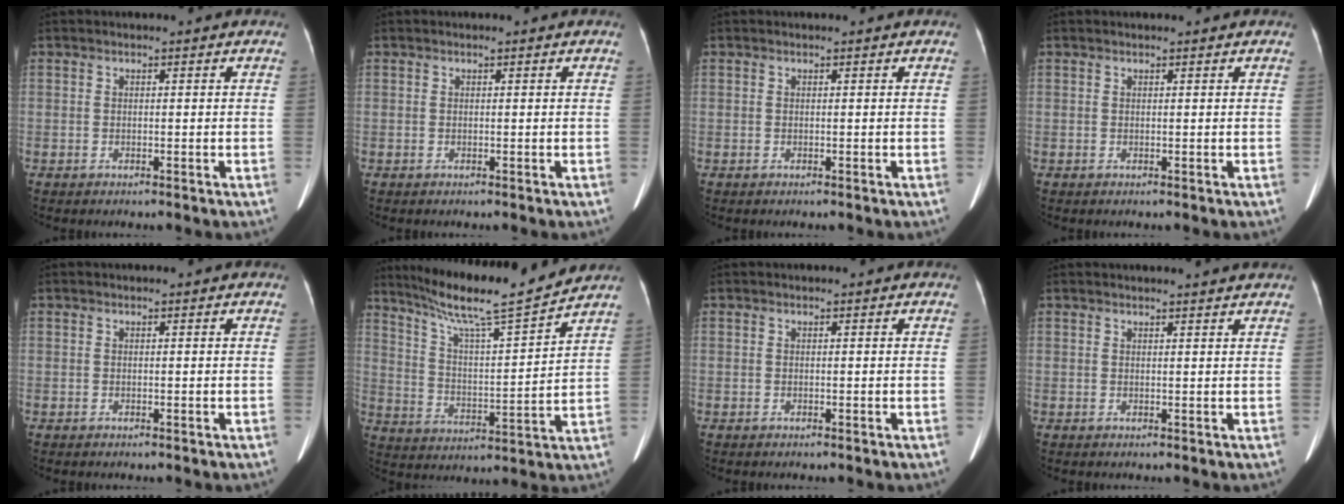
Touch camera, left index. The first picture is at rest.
{"total": 0.0}
{"total": 0.0}
{"total": 0.5, "force": [0.5, 0.0, 0.1], "torque": [-0.002, 0.008, 0.009]}
{"total": 0.0}
{"total": 15.5, "force": [13.8, -1.0, 6.9], "torque": [-0.125, -0.008, 0.229]}
{"total": 0.0}
{"total": 3.8, "force": [3.6, -0.4, 1.0], "torque": [-0.012, 0.006, 0.038]}